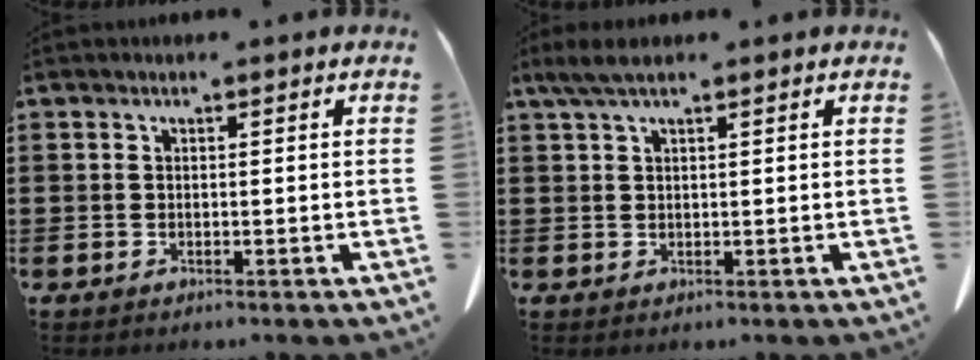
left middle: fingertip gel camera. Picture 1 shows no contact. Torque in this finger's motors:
{"motor_torque": [0.47, -0.20, 0.04, 0.03]}